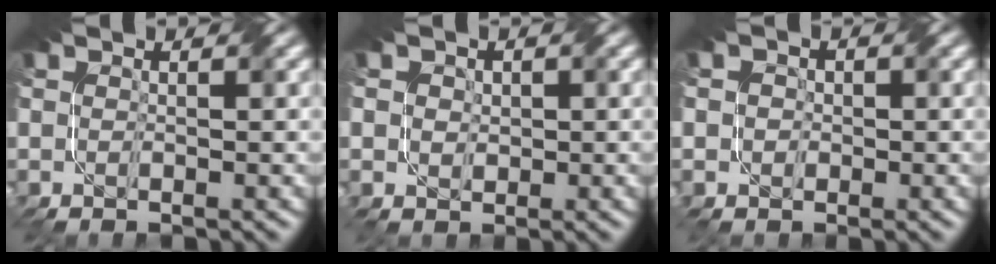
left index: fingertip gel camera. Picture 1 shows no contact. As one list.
[{"total": 1.3, "force": [-0.2, 1.3, -0.3], "torque": [-0.007, 0.004, 0.021]}, {"total": 1.6, "force": [-0.8, 1.3, -0.5], "torque": [0.012, 0.005, -0.002]}]